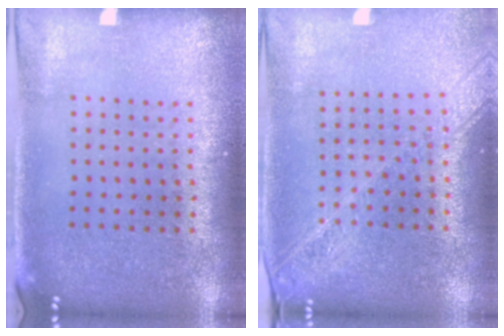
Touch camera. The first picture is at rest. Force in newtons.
{"total": 2.1, "press": 1.8, "slide": 1.0}